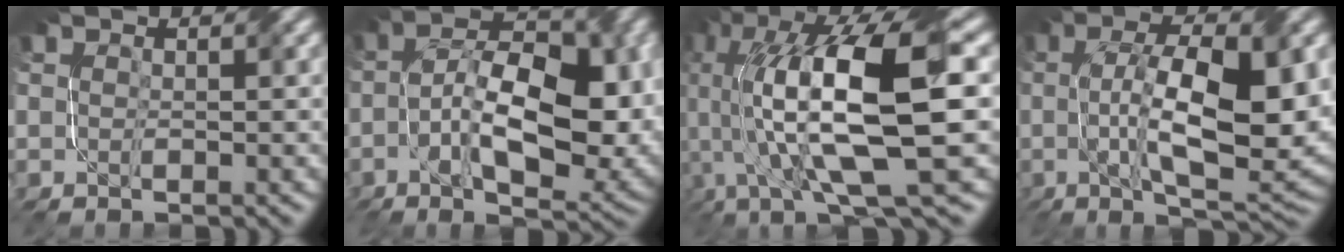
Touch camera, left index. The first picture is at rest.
{"total": 12.5, "force": [-1.6, 5.9, 10.9], "torque": [-0.177, 0.002, -0.021]}
{"total": 14.6, "force": [0.1, 4.4, 13.9], "torque": [-0.253, 0.002, 0.010]}
{"total": 11.9, "force": [0.1, 4.1, 11.2], "torque": [-0.178, 0.002, 0.010]}